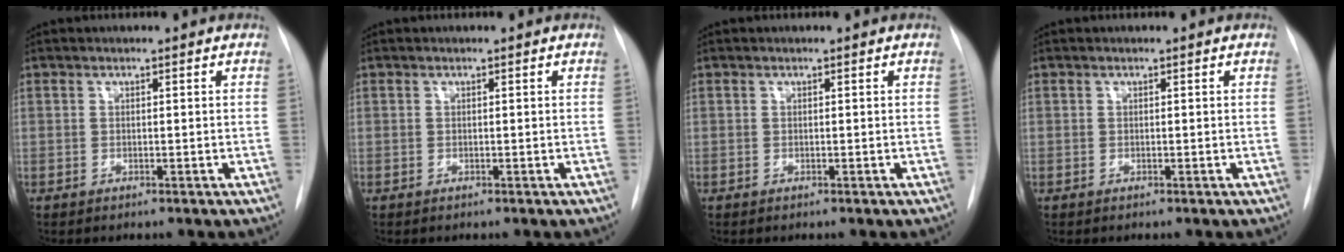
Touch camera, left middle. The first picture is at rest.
{"total": 0.0}
{"total": 0.0}
{"total": 0.0}